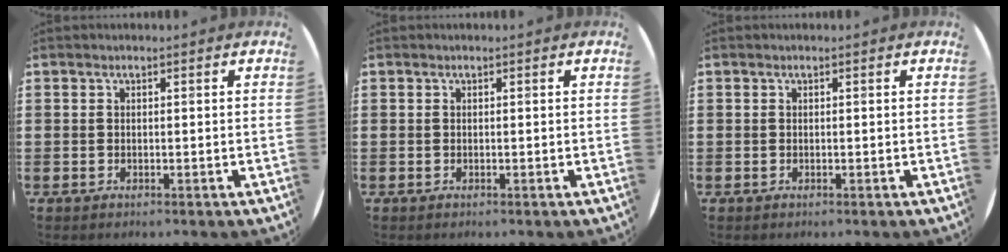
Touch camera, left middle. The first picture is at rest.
{"total": 0.0}
{"total": 0.0}